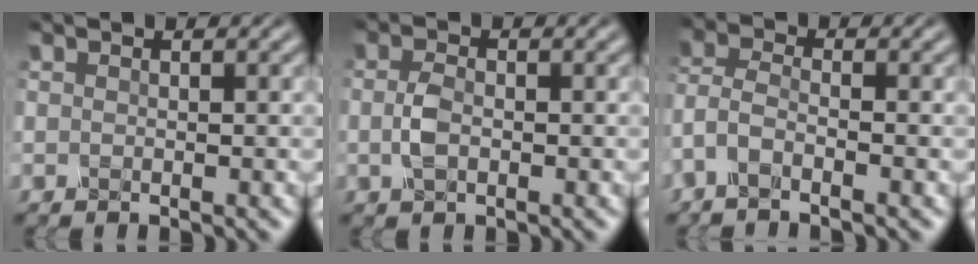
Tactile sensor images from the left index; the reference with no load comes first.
{"total": 1.8, "force": [-0.3, 1.1, 1.4], "torque": [-0.036, 0.002, -0.009]}
{"total": 3.0, "force": [-2.0, 1.1, 1.9], "torque": [-0.048, 0.002, -0.057]}